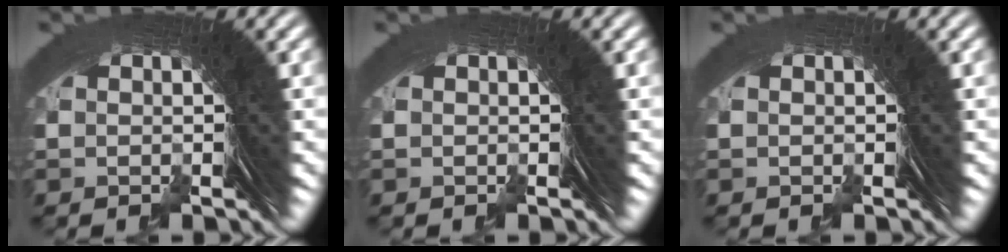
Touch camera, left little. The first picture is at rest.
{"total": 0.0}
{"total": 0.0}